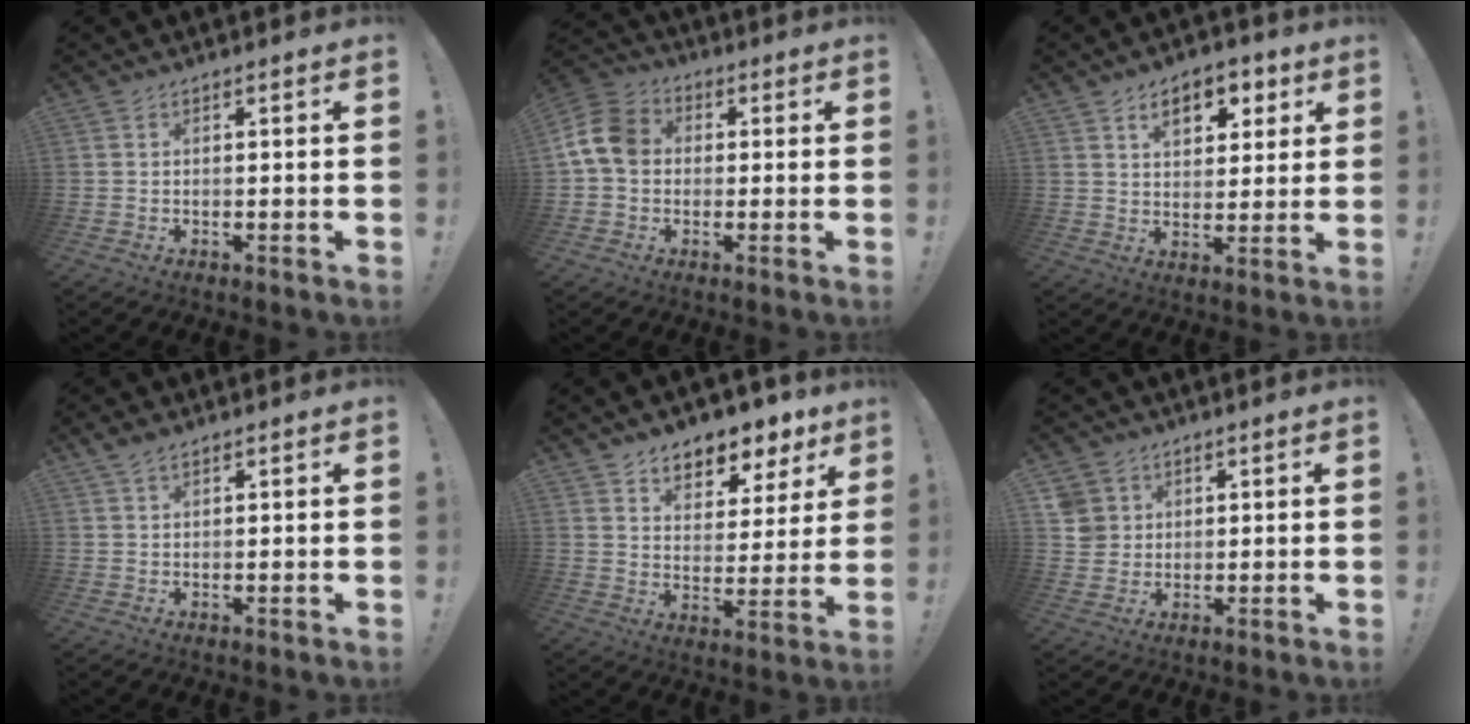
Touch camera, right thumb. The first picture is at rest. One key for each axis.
{"total": 11.5, "fx": 1.1, "fy": 9.0, "fz": 7.1, "tx": -0.137, "ty": 0.018, "tz": 0.027}
{"total": 9.4, "fx": 4.7, "fy": 5.9, "fz": 5.6, "tx": -0.078, "ty": -0.015, "tz": 0.082}
{"total": 2.7, "fx": 1.9, "fy": 1.1, "fz": 1.5, "tx": -0.025, "ty": -0.005, "tz": 0.036}
{"total": 7.9, "fx": 6.2, "fy": 4.6, "fz": 1.8, "tx": -0.019, "ty": -0.057, "tz": 0.115}
{"total": 5.3, "fx": 2.2, "fy": 4.8, "fz": 0.8, "tx": -0.010, "ty": -0.007, "tz": 0.046}